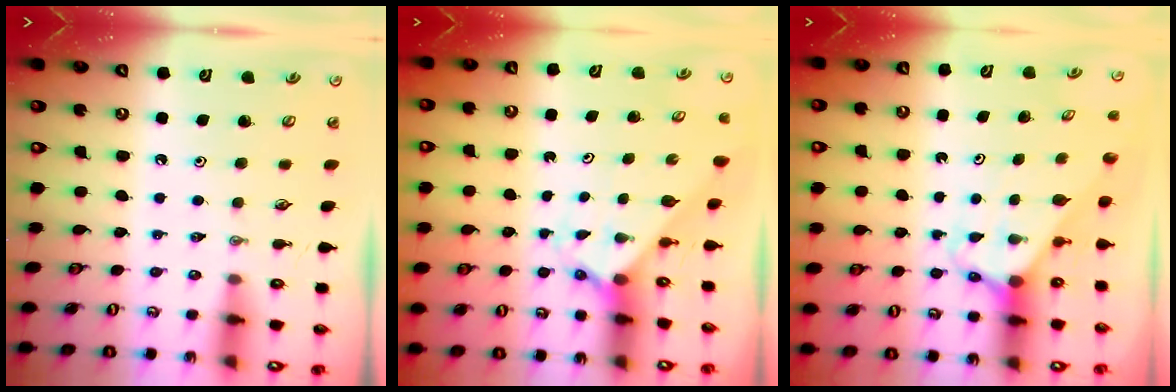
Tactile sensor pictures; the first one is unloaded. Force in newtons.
{"total": 1.8, "press": 1.7, "slide": 0.2}
{"total": 2.8, "press": 2.8, "slide": 0.2}